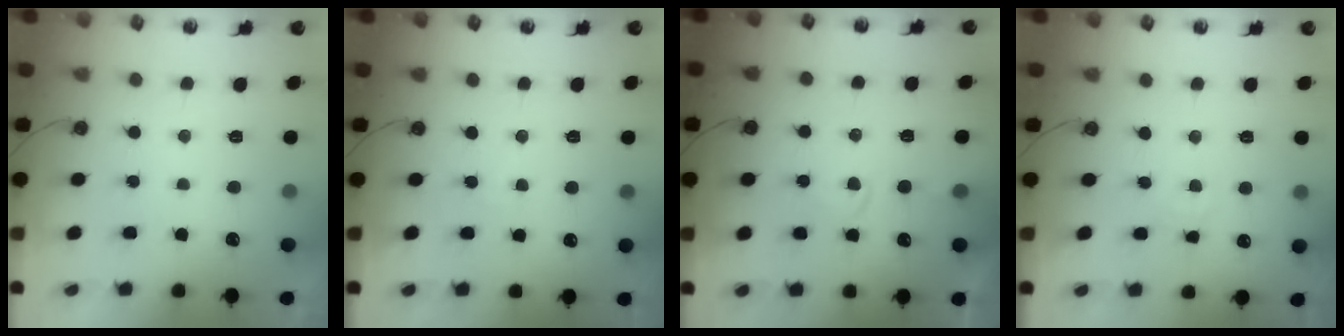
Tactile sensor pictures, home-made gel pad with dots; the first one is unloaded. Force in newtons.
{"total": 0.9, "press": 0.9, "slide": 0.1}
{"total": 2.0, "press": 2.0, "slide": 0.4}
{"total": 1.4, "press": 1.3, "slide": 0.2}